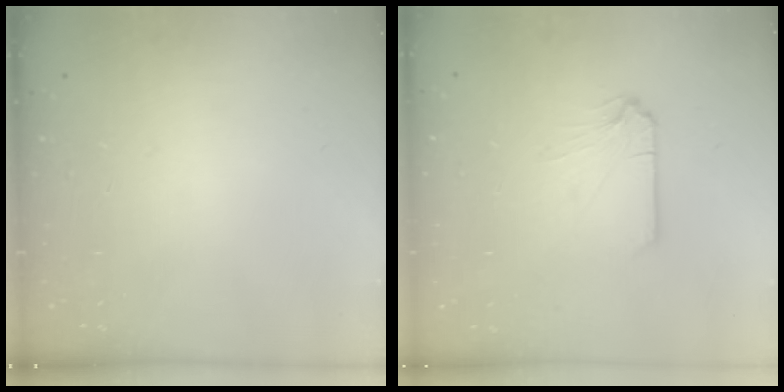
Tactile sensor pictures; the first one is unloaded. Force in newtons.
{"total": 0.0}